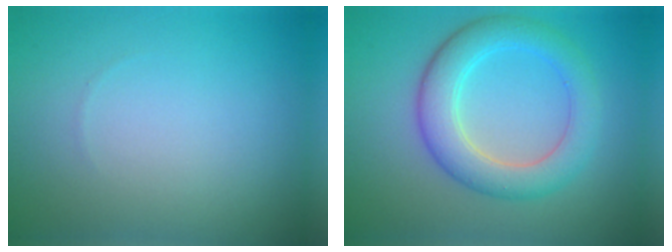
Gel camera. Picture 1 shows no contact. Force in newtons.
{"total": 5.4, "press": 5.4, "slide": 0.1}